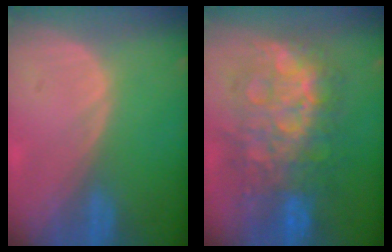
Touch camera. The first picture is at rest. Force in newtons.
{"total": 12.2, "press": 12.2, "slide": 1.3}